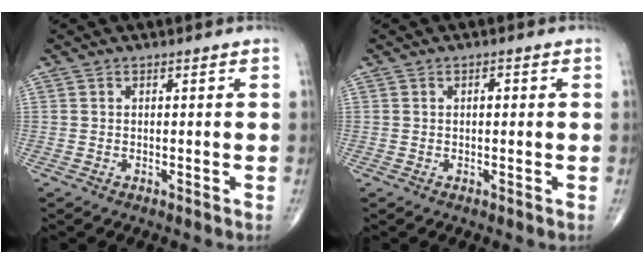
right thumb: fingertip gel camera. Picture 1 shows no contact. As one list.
[{"total": 1.3, "force": [0.2, 0.7, 1.1], "torque": [-0.016, 0.003, 0.003]}]